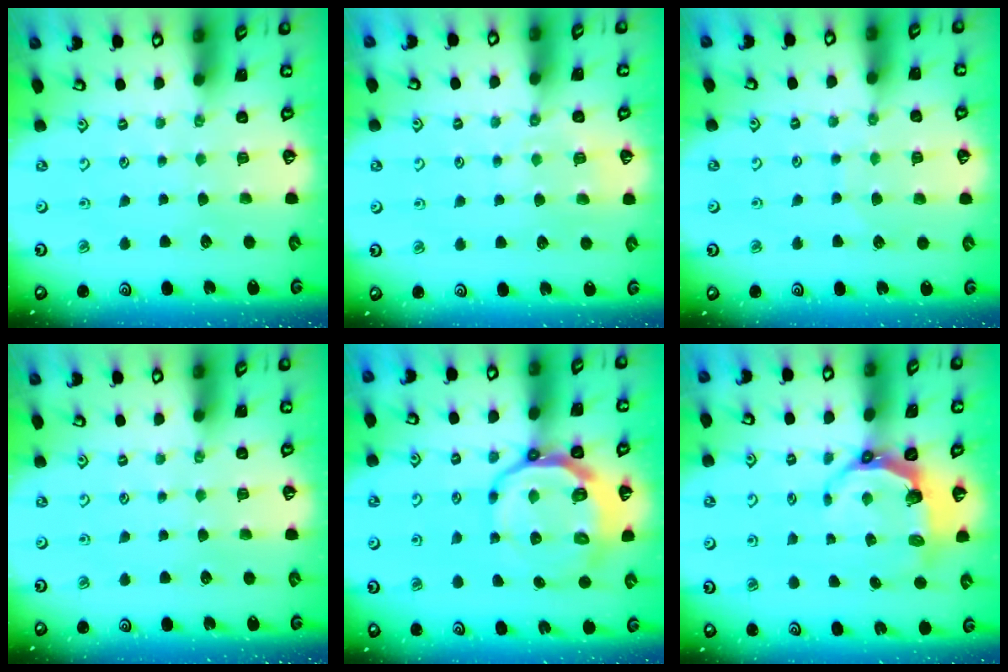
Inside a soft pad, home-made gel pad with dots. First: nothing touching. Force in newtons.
{"total": 5.1, "press": 5.0, "slide": 0.7}
{"total": 5.6, "press": 5.6, "slide": 0.3}
{"total": 0.0}
{"total": 11.9, "press": 11.4, "slide": 3.3}
{"total": 6.7, "press": 5.2, "slide": 4.2}